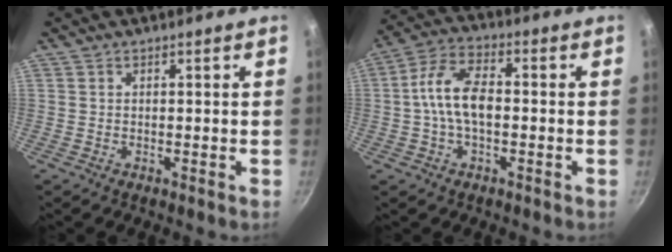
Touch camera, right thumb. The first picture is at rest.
{"total": 9.5, "force": [-0.7, 5.1, 7.9], "torque": [-0.145, 0.032, -0.023]}